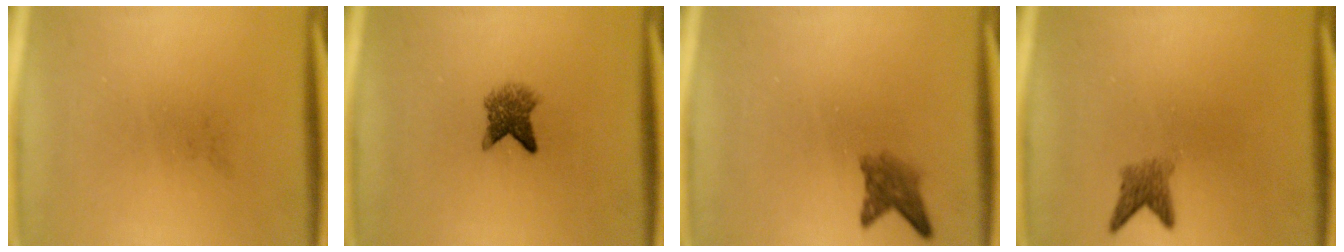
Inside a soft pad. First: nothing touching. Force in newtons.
{"total": 3.6}
{"total": 2.9}
{"total": 2.4}